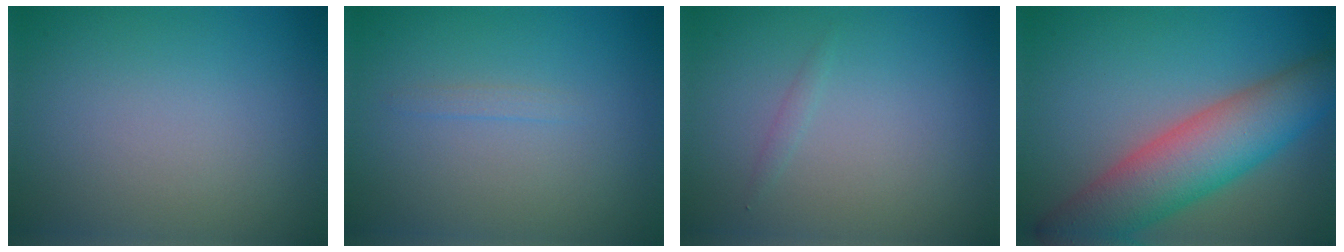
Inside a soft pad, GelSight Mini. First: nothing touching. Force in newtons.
{"total": 0.6, "press": 0.6, "slide": 0.1}
{"total": 0.5, "press": 0.5, "slide": 0.0}
{"total": 8.7, "press": 8.7, "slide": 0.3}